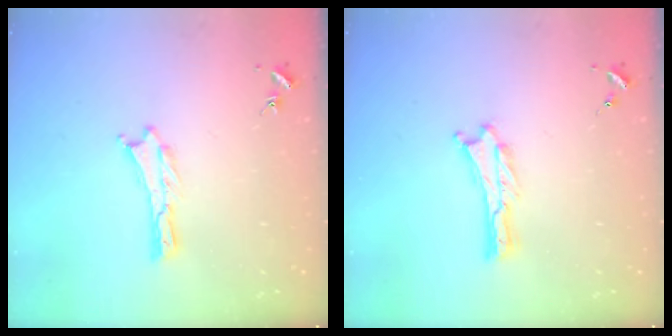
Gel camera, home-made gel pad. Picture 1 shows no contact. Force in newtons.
{"total": 0.0}